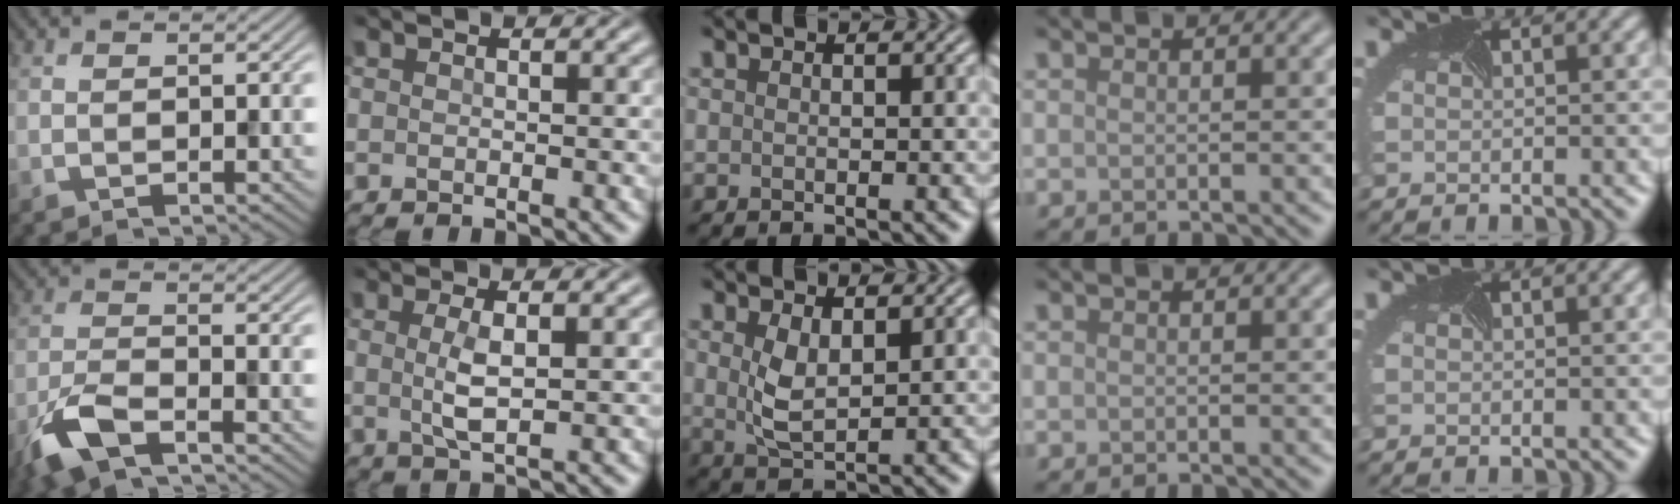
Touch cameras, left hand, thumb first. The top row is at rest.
{"thumb": {"total": 6.4, "force": [-4.2, 2.0, 4.4], "torque": [-0.102, -0.008, -0.093]}, "index": {"total": 2.5, "force": [0.2, 0.3, 2.4], "torque": [-0.057, -0.002, 0.006]}, "middle": {"total": 2.8, "force": [0.9, 1.3, 2.4], "torque": [-0.057, -0.003, 0.022]}}